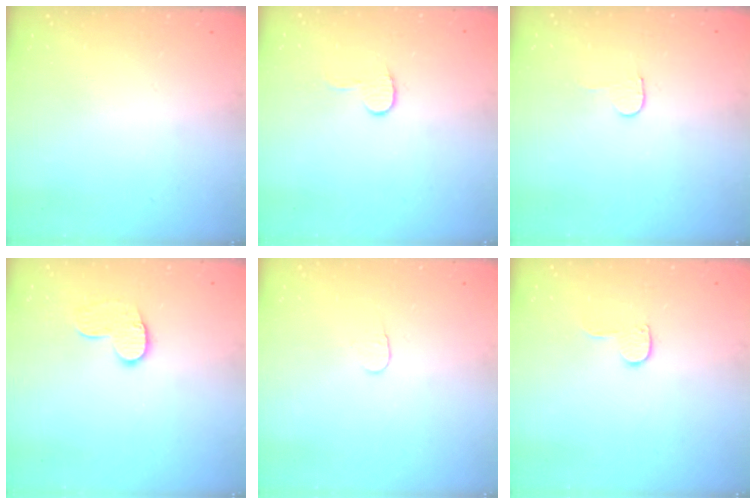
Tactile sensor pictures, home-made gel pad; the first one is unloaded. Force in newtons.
{"total": 6.2, "press": 6.1, "slide": 0.6}
{"total": 2.3, "press": 2.3, "slide": 0.2}
{"total": 9.1, "press": 9.0, "slide": 0.6}
{"total": 3.8, "press": 3.8, "slide": 0.3}
{"total": 6.9, "press": 6.9, "slide": 0.5}